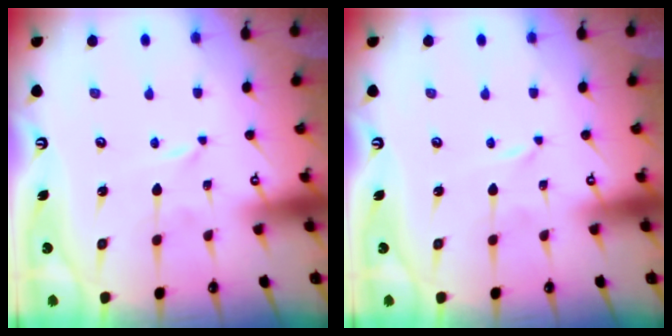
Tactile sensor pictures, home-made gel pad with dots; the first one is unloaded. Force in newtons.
{"total": 0.0}